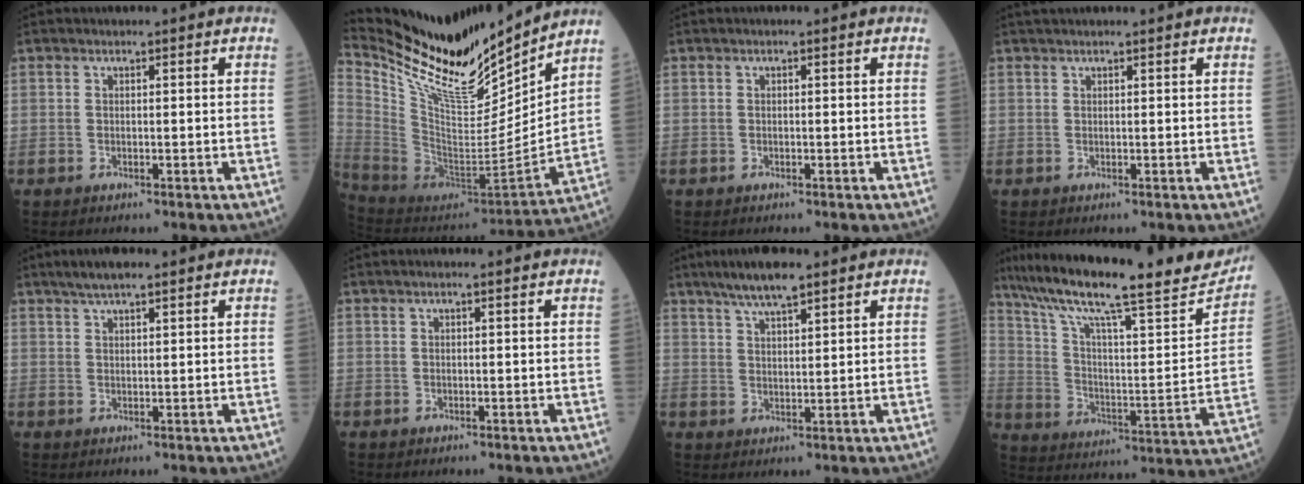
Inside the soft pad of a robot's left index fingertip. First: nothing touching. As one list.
[{"total": 21.1, "force": [18.9, 2.4, 9.1], "torque": [-0.177, -0.043, 0.335]}, {"total": 0.0}, {"total": 3.0, "force": [2.8, 0.0, 1.2], "torque": [-0.010, 0.031, 0.046]}, {"total": 4.0, "force": [3.2, 0.6, 2.4], "torque": [-0.050, 0.015, 0.059]}, {"total": 1.3, "force": [1.1, -0.2, 0.6], "torque": [-0.011, 0.008, 0.017]}, {"total": 6.4, "force": [5.0, 0.8, 3.9], "torque": [-0.078, 0.013, 0.090]}, {"total": 27.1, "force": [21.9, 4.0, 15.5], "torque": [-0.259, -0.005, 0.312]}]